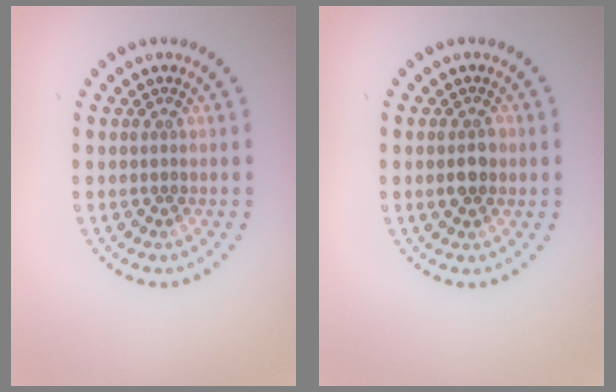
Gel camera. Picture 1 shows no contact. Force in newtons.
{"total": 1.7, "press": 1.7, "slide": 0.2}